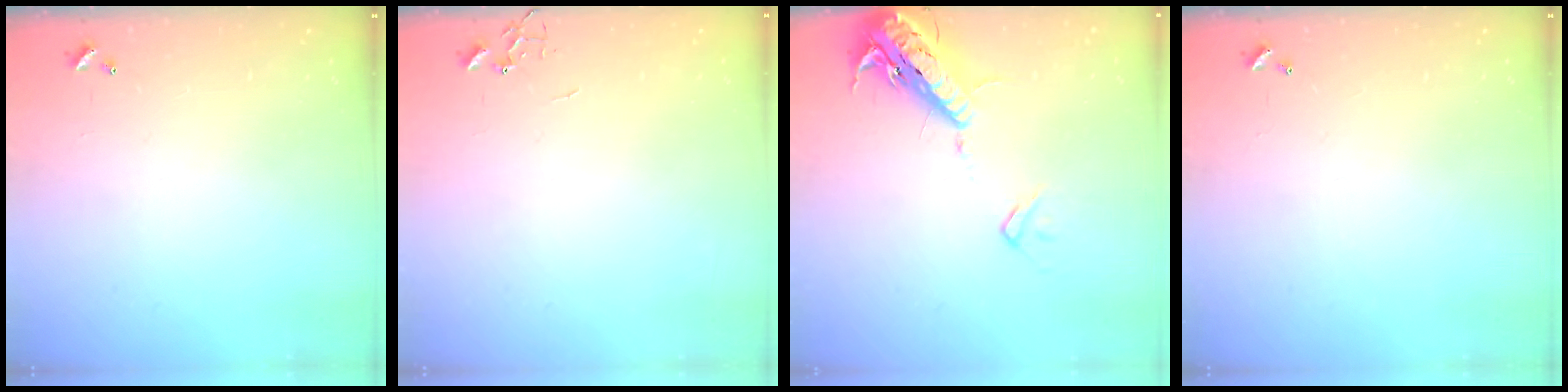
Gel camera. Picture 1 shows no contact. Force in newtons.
{"total": 0.0}
{"total": 18.4, "press": 18.0, "slide": 4.0}
{"total": 0.0}